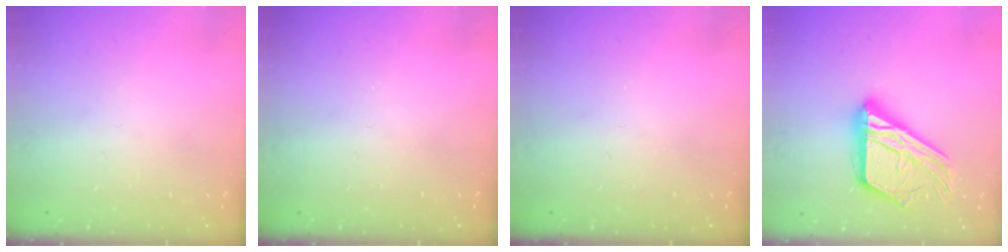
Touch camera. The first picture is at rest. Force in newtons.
{"total": 0.0}
{"total": 0.0}
{"total": 21.6, "press": 21.5, "slide": 1.9}